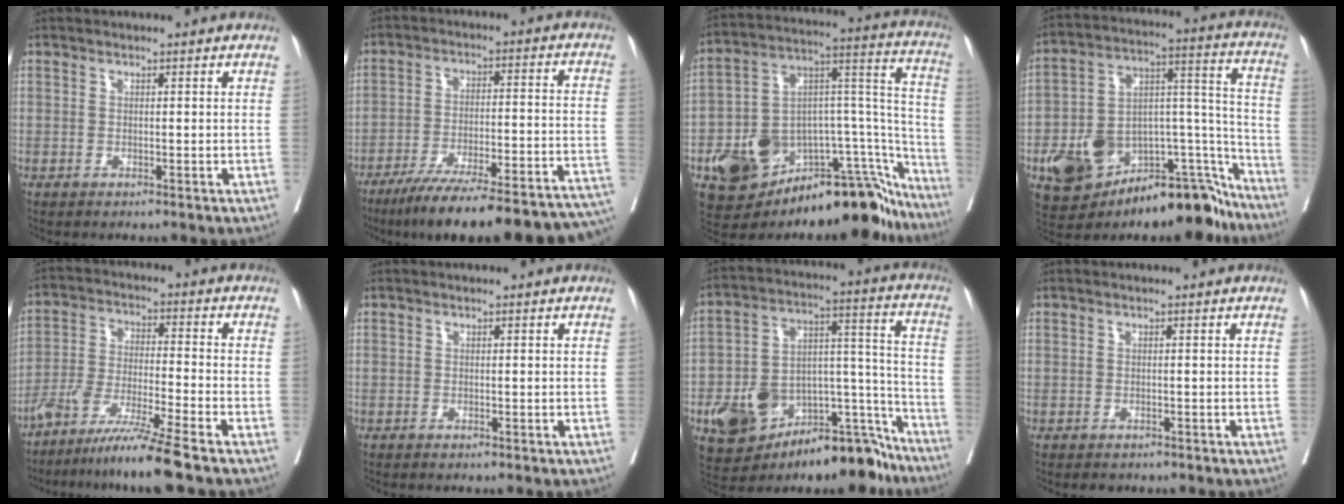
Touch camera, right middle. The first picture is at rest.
{"total": 24.9, "force": [-20.8, 2.3, 13.5], "torque": [-0.128, -0.006, -0.288]}
{"total": 27.5, "force": [-19.6, 10.4, 16.3], "torque": [-0.157, 0.053, -0.279]}
{"total": 23.5, "force": [-16.2, 8.7, 14.7], "torque": [-0.169, 0.058, -0.248]}
{"total": 9.7, "force": [-7.6, -1.3, 5.8], "torque": [-0.108, -0.030, -0.146]}
{"total": 0.0}
{"total": 21.2, "force": [-14.3, 8.3, 13.4], "torque": [-0.174, 0.049, -0.219]}
{"total": 1.1, "force": [-0.8, 0.6, 0.2], "torque": [-0.006, 0.000, -0.010]}